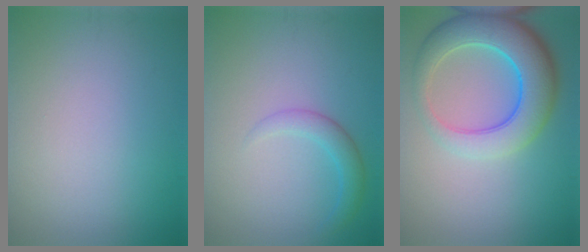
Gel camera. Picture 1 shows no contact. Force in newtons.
{"total": 2.2, "press": 2.2, "slide": 0.0}
{"total": 7.9, "press": 7.9, "slide": 0.3}